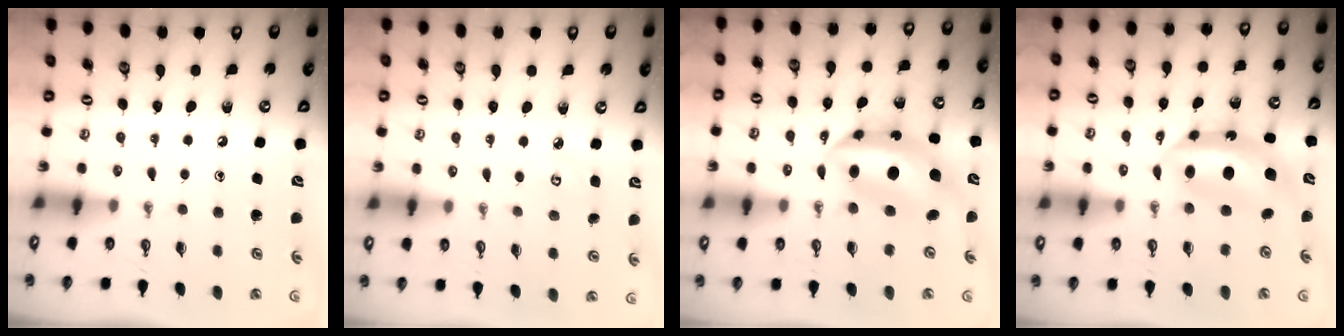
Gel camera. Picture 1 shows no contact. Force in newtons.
{"total": 4.7, "press": 4.7, "slide": 0.4}
{"total": 11.9, "press": 11.9, "slide": 1.1}
{"total": 9.9, "press": 9.8, "slide": 1.3}